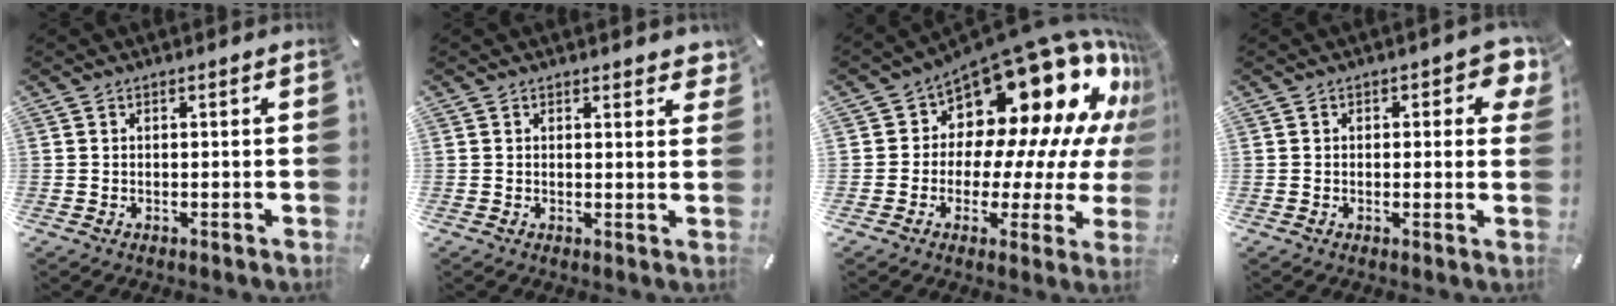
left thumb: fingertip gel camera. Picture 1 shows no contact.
{"total": 2.0, "force": [1.7, 0.8, 0.7], "torque": [-0.002, -0.008, 0.028]}
{"total": 21.7, "force": [12.5, 11.9, 13.1], "torque": [-0.192, -0.113, 0.222]}
{"total": 4.4, "force": [1.4, 2.4, 3.4], "torque": [-0.037, -0.001, 0.018]}